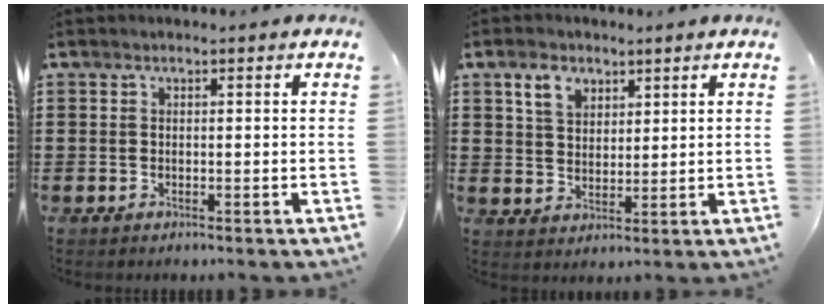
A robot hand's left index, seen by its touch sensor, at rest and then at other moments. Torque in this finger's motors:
{"motor_torque": [0.10, -0.05, -0.06, -0.01]}